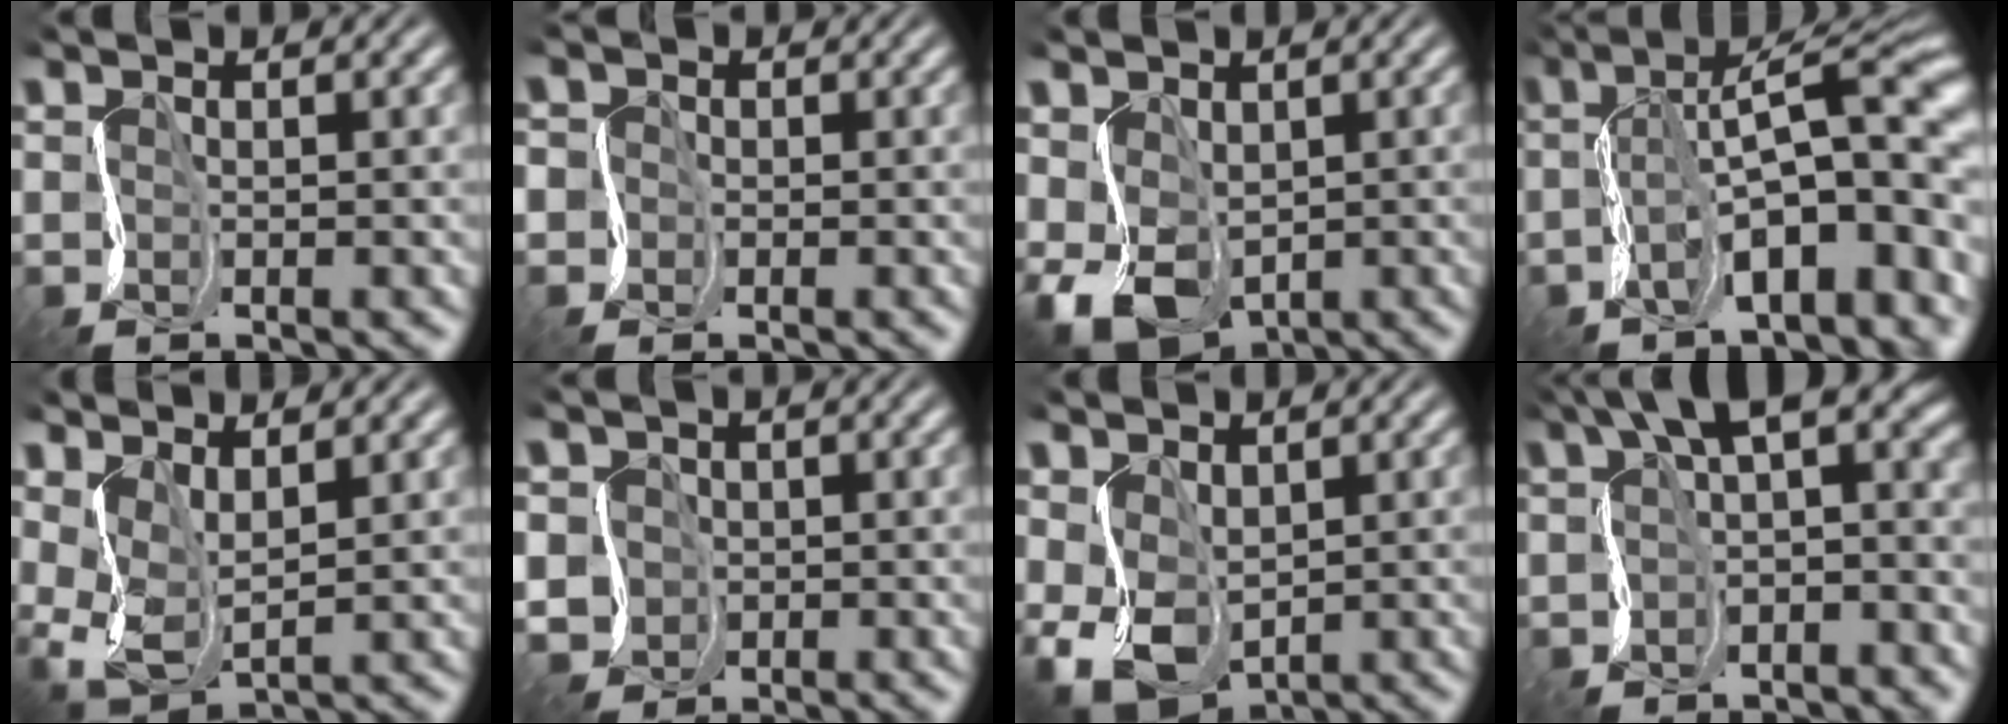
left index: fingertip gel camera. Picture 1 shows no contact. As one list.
[{"total": 2.3, "force": [-1.1, 1.9, -0.6], "torque": [0.010, 0.005, -0.032]}, {"total": 4.9, "force": [-1.1, 3.7, 3.0], "torque": [-0.093, -0.019, -0.005]}, {"total": 9.9, "force": [-3.2, 3.1, 8.9], "torque": [-0.132, 0.018, -0.048]}, {"total": 2.5, "force": [0.7, 1.4, 2.0], "torque": [-0.069, -0.006, 0.024]}, {"total": 2.2, "force": [-0.8, 2.0, -0.2], "torque": [-0.014, -0.006, -0.005]}, {"total": 4.6, "force": [-0.7, 3.5, 3.0], "torque": [-0.095, -0.014, 0.001]}, {"total": 5.4, "force": [1.2, 2.5, 4.6], "torque": [-0.068, 0.014, 0.019]}]